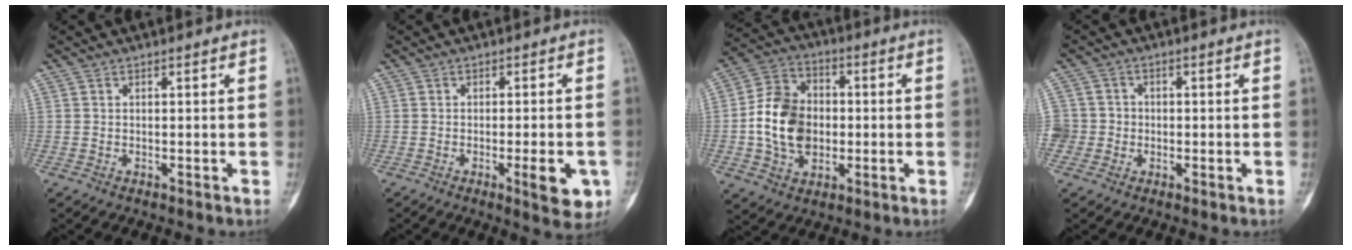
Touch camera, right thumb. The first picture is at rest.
{"total": 7.1, "force": [-2.4, 2.0, 6.3], "torque": [-0.073, -0.002, -0.027]}
{"total": 13.6, "force": [-1.1, 10.4, 8.7], "torque": [-0.137, 0.021, -0.022]}
{"total": 4.7, "force": [-1.0, 4.6, 0.3], "torque": [0.018, 0.014, -0.023]}